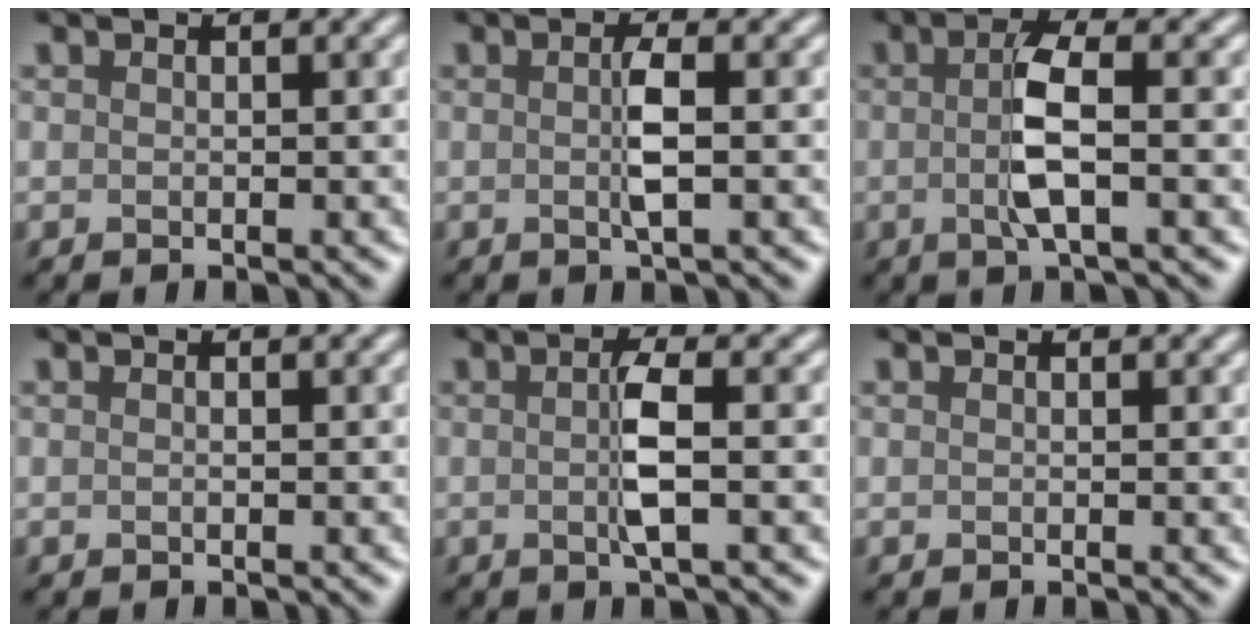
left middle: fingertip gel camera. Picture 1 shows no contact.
{"total": 2.3, "force": [0.0, 0.3, 2.3], "torque": [-0.043, 0.000, -0.001]}
{"total": 4.4, "force": [-0.1, 1.0, 4.3], "torque": [-0.082, 0.001, -0.004]}
{"total": 0.0}
{"total": 3.0, "force": [-0.1, 0.4, 3.0], "torque": [-0.057, -0.002, -0.003]}
{"total": 0.0}